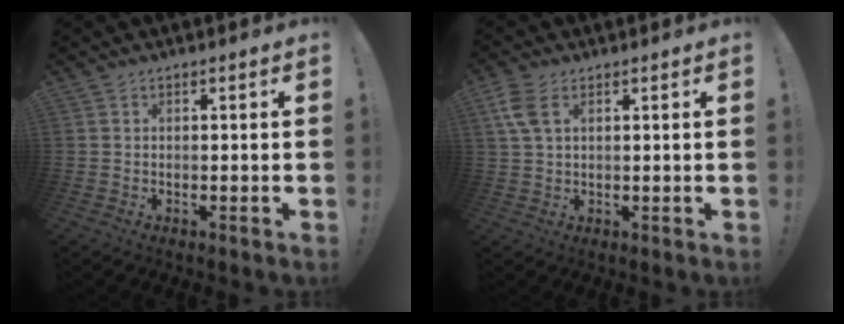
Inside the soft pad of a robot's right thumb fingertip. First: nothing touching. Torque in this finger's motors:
{"motor_torque": [0.17, 0.22, 0.31, 0.44, 0.06]}